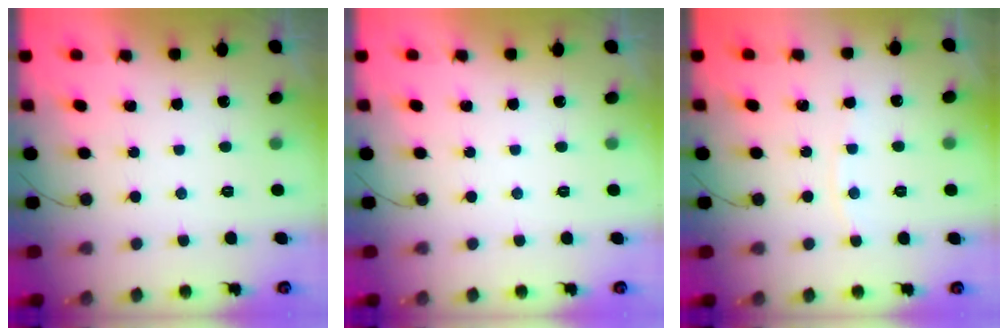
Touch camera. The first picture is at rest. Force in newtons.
{"total": 0.0}
{"total": 3.9, "press": 3.8, "slide": 0.6}